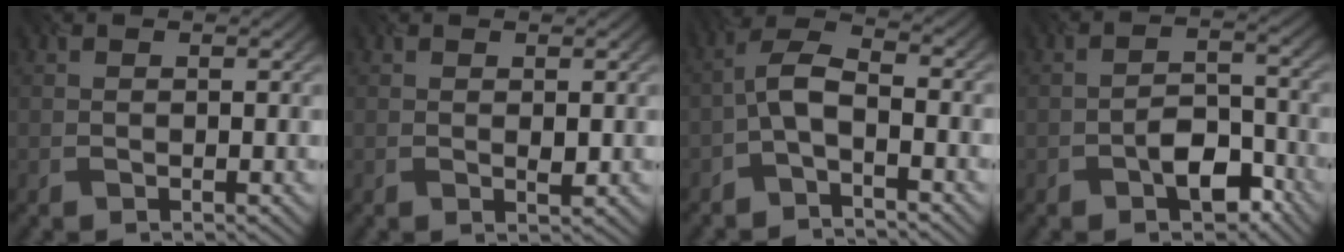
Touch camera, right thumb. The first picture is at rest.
{"total": 1.2, "force": [0.0, 0.4, 1.1], "torque": [-0.023, 0.002, 0.013]}
{"total": 4.5, "force": [-2.6, 1.8, 3.3], "torque": [-0.067, 0.015, -0.054]}
{"total": 5.2, "force": [-3.4, 2.8, 2.8], "torque": [-0.042, 0.007, -0.056]}